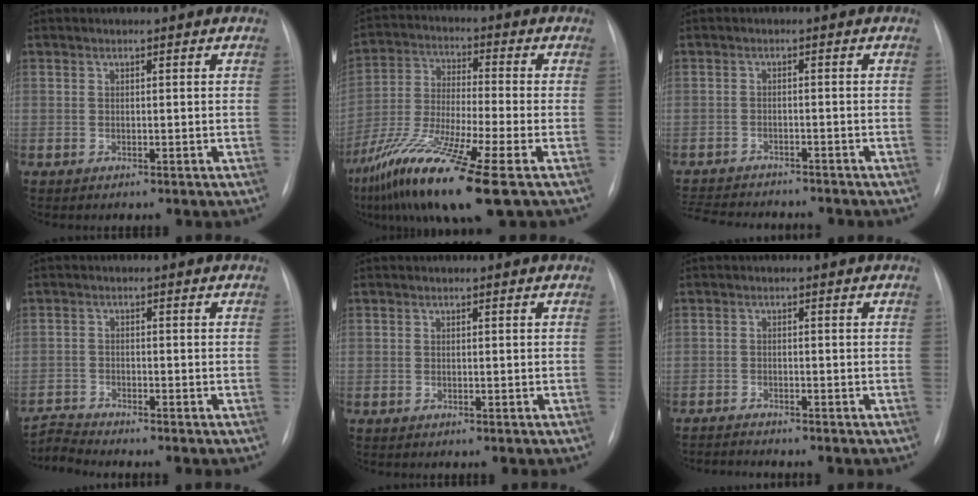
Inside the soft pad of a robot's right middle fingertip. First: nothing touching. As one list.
[{"total": 15.8, "force": [-9.1, 0.3, 12.9], "torque": [-0.276, -0.050, -0.169]}, {"total": 12.3, "force": [-11.3, 2.3, 4.2], "torque": [-0.085, -0.006, -0.158]}, {"total": 3.4, "force": [-3.0, -1.4, -0.8], "torque": [0.009, -0.016, -0.059]}, {"total": 0.0}, {"total": 2.7, "force": [-2.7, -0.6, 0.2], "torque": [-0.001, -0.012, -0.044]}]